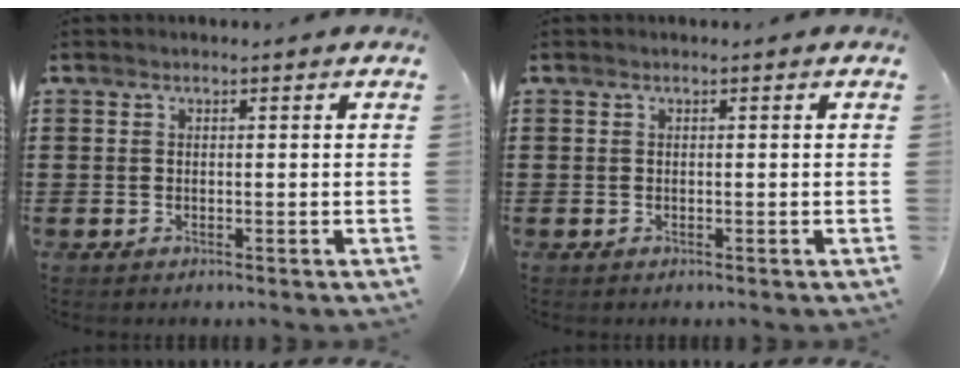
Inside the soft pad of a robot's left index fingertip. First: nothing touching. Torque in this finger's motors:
{"motor_torque": [-0.48, 0.55, -0.01, -0.01]}